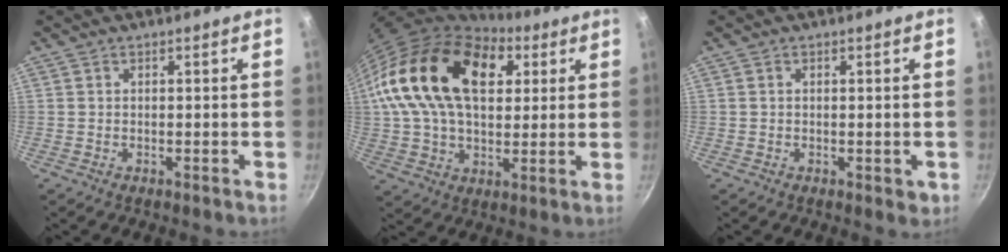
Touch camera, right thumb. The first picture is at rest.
{"total": 25.2, "force": [7.7, 15.5, 18.3], "torque": [-0.295, 0.003, 0.126]}
{"total": 2.0, "force": [0.0, 1.2, 1.6], "torque": [-0.015, -0.001, 0.001]}